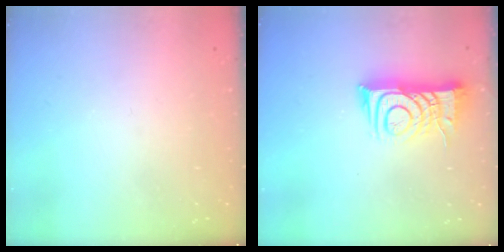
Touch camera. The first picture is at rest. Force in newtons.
{"total": 10.6, "press": 10.5, "slide": 1.1}